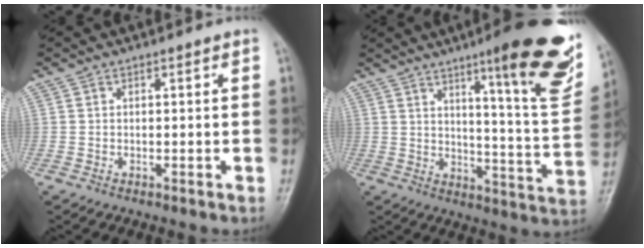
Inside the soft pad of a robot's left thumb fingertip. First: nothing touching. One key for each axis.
{"total": 22.2, "fx": 12.7, "fy": 3.8, "fz": 17.8, "tx": -0.202, "ty": -0.061, "tz": 0.177}